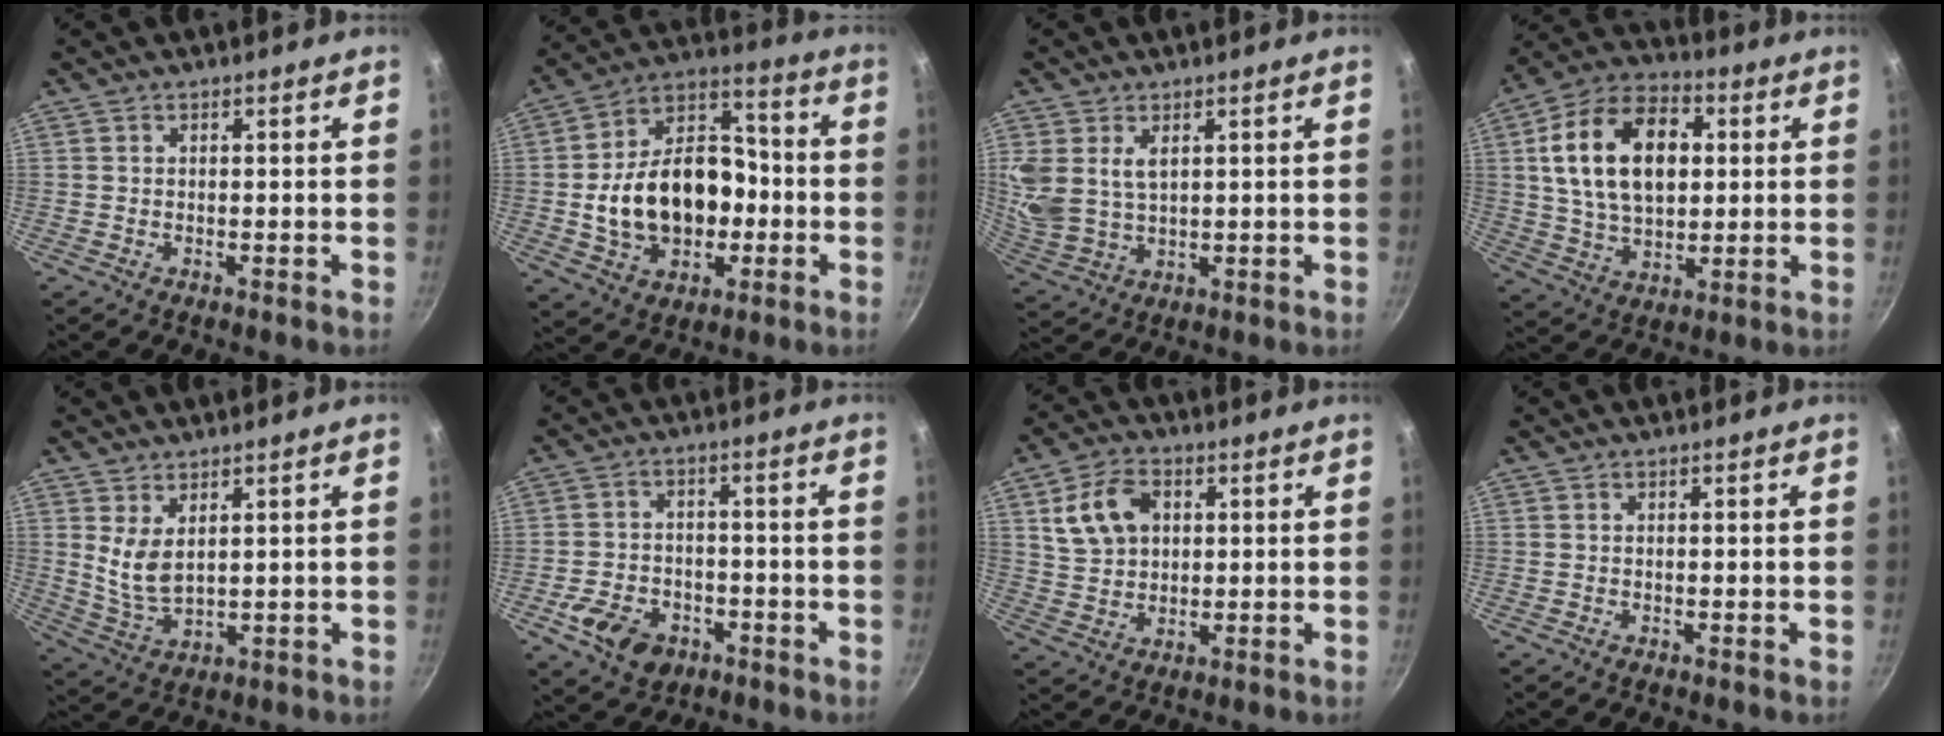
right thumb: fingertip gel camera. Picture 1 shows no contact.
{"total": 20.6, "force": [-2.8, 14.6, 14.2], "torque": [-0.211, 0.054, -0.043]}
{"total": 9.6, "force": [3.5, 6.3, 6.3], "torque": [-0.130, -0.018, 0.080]}
{"total": 19.3, "force": [3.7, 12.4, 14.4], "torque": [-0.226, 0.010, 0.056]}
{"total": 6.0, "force": [2.4, 3.1, 4.6], "torque": [-0.081, -0.032, 0.057]}
{"total": 9.7, "force": [-4.5, 6.9, 5.2], "torque": [-0.078, 0.027, -0.071]}
{"total": 10.2, "force": [2.9, 7.4, 6.5], "torque": [-0.105, 0.006, 0.053]}
{"total": 0.0}